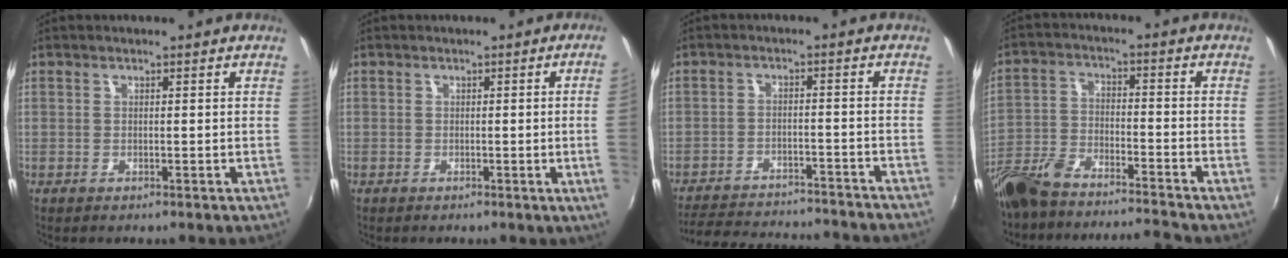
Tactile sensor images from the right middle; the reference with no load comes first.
{"total": 4.6, "force": [0.4, -2.1, 4.1], "torque": [-0.062, -0.006, 0.008]}
{"total": 21.0, "force": [-18.9, 4.0, 8.2], "torque": [-0.165, -0.012, -0.253]}
{"total": 14.6, "force": [-13.3, 2.0, 5.7], "torque": [-0.135, -0.015, -0.244]}